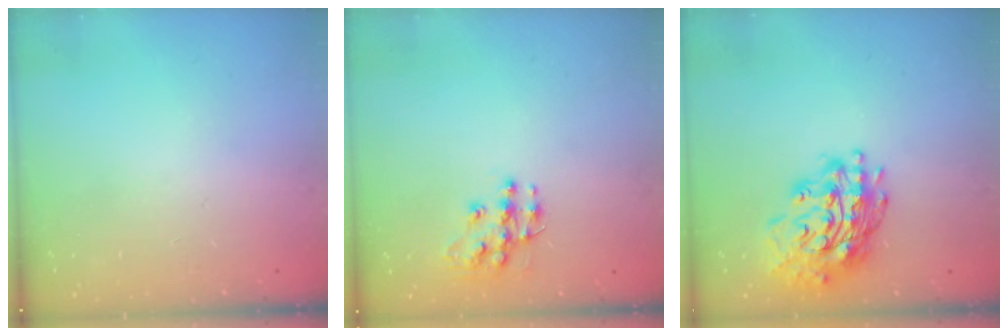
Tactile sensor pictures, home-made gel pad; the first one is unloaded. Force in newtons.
{"total": 10.0, "press": 10.0, "slide": 0.6}
{"total": 20.0, "press": 19.9, "slide": 2.0}